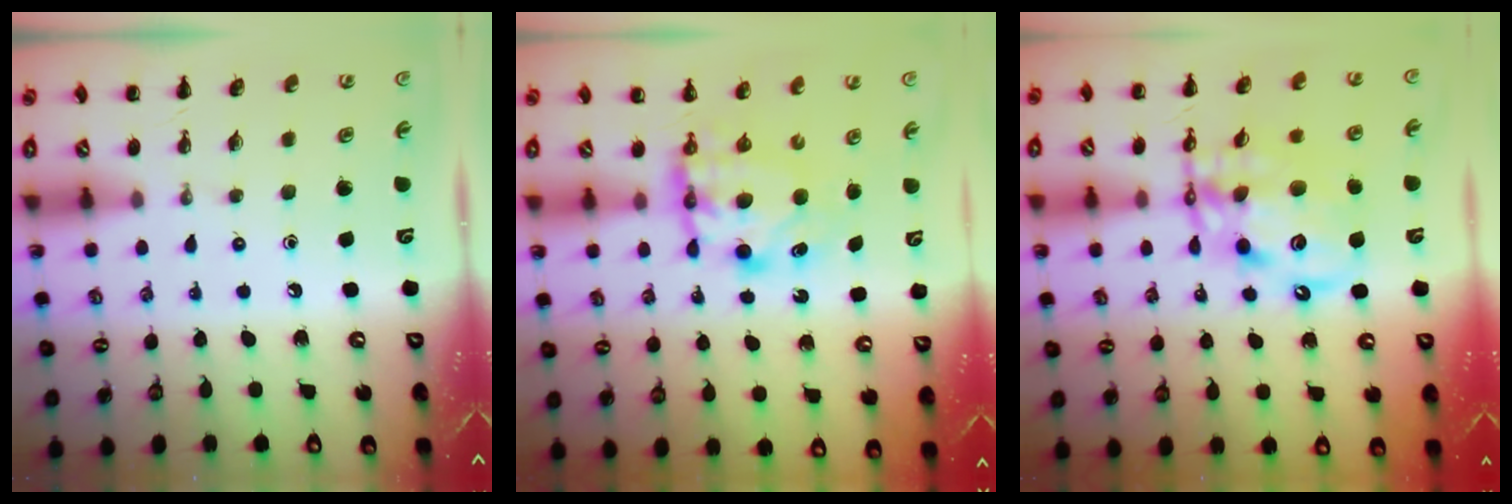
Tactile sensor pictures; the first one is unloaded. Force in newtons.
{"total": 6.0, "press": 6.0, "slide": 0.5}
{"total": 13.6, "press": 13.2, "slide": 3.3}